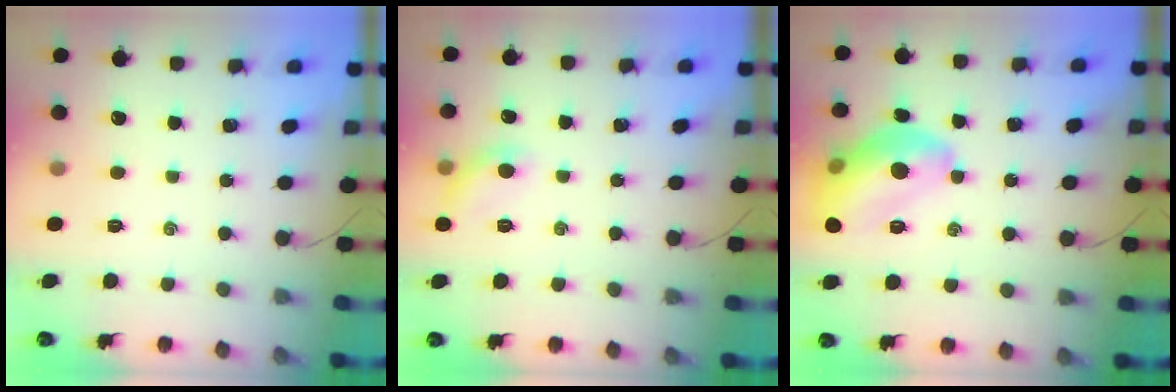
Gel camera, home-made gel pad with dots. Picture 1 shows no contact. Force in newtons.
{"total": 7.4, "press": 7.3, "slide": 0.9}
{"total": 15.0, "press": 15.0, "slide": 1.3}